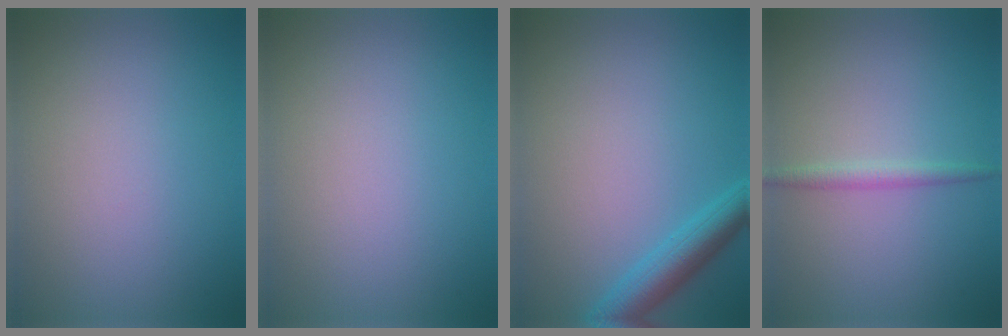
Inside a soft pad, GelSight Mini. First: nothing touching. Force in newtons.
{"total": 0.0}
{"total": 3.6, "press": 3.6, "slide": 0.1}
{"total": 1.5, "press": 1.5, "slide": 0.1}